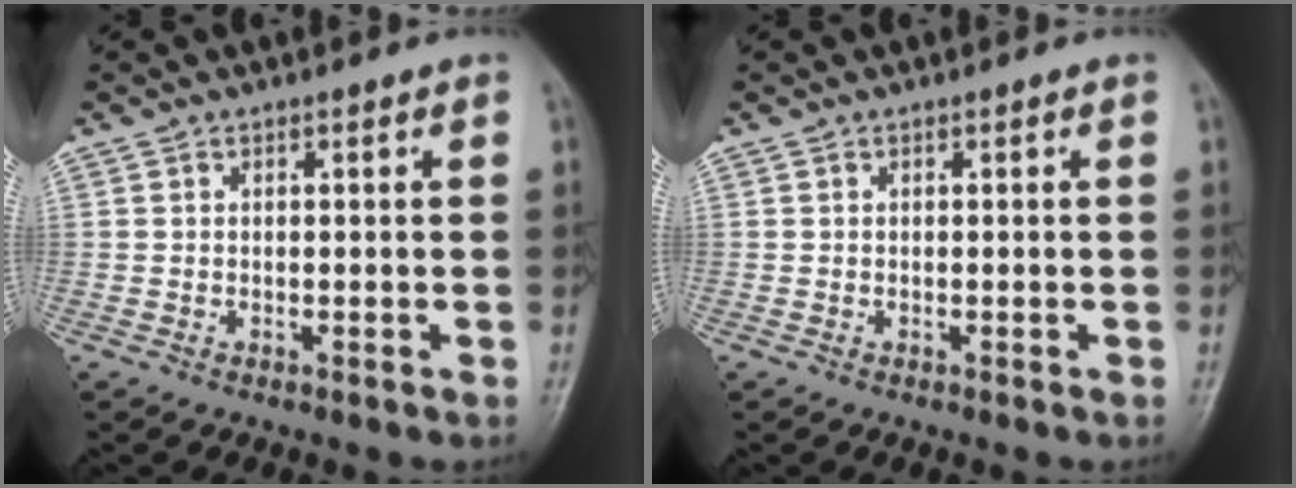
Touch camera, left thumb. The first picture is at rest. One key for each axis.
{"total": 0.0}